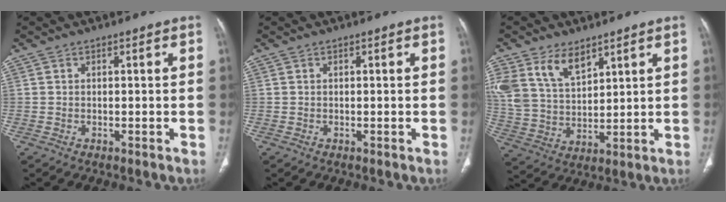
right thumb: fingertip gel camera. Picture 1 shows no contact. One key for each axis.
{"total": 0.0}
{"total": 12.5, "fx": 7.4, "fy": 7.2, "fz": 7.1, "tx": -0.124, "ty": -0.023, "tz": 0.160}